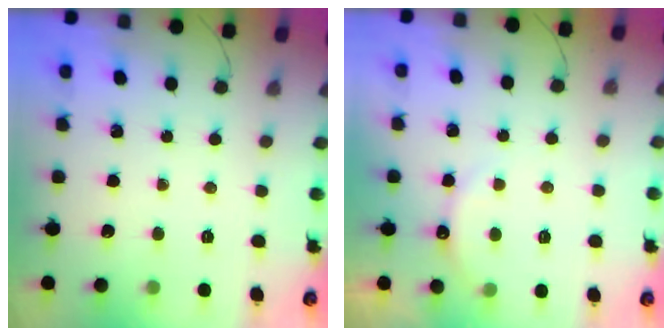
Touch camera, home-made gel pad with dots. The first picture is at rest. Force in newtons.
{"total": 6.5, "press": 6.4, "slide": 1.3}